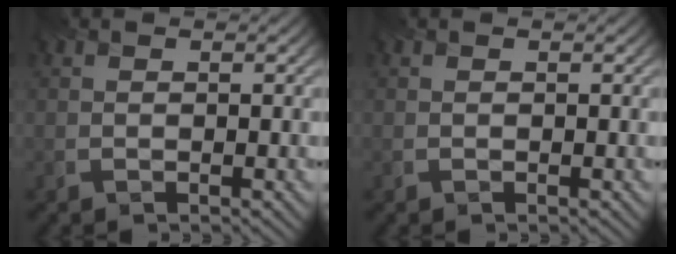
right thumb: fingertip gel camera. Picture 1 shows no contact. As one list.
[{"total": 0.0}]